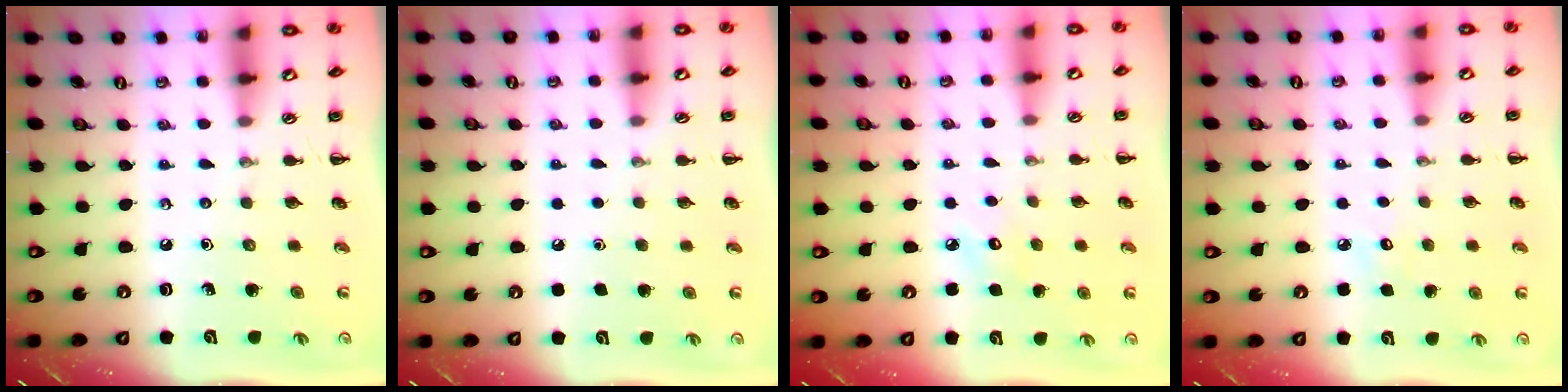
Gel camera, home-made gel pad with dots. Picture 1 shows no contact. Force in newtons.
{"total": 1.6, "press": 1.6, "slide": 0.1}
{"total": 3.9, "press": 3.8, "slide": 0.9}
{"total": 3.9, "press": 3.8, "slide": 1.1}